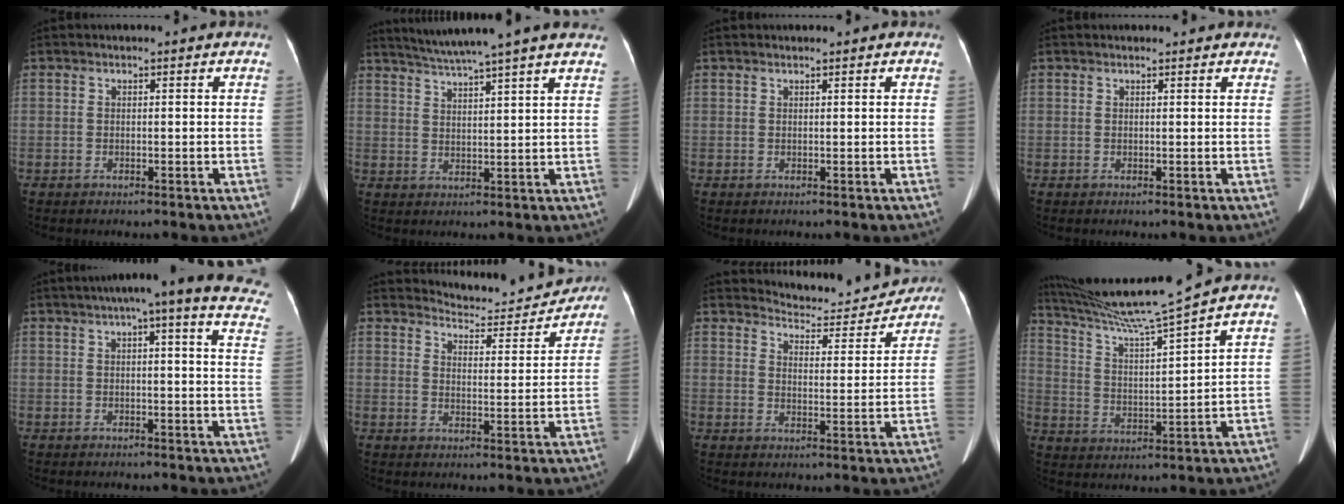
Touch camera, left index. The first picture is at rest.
{"total": 12.9, "force": [11.2, -1.2, 6.3], "torque": [-0.112, 0.017, 0.150]}
{"total": 0.0}
{"total": 3.2, "force": [3.0, 0.9, 0.9], "torque": [-0.012, 0.019, 0.028]}
{"total": 21.8, "force": [17.6, 2.3, 12.7], "torque": [-0.165, -0.002, 0.189]}
{"total": 9.1, "force": [9.0, 1.4, 0.1], "torque": [-0.006, -0.004, 0.116]}
{"total": 9.7, "force": [9.6, 1.5, 0.3], "torque": [-0.007, -0.007, 0.123]}
{"total": 13.0, "force": [11.4, -2.9, 5.6], "torque": [-0.102, -0.015, 0.203]}